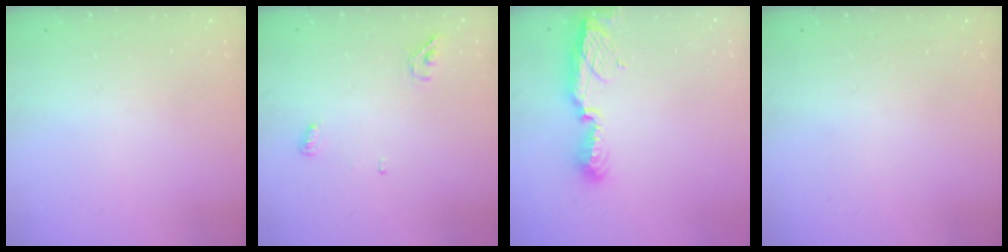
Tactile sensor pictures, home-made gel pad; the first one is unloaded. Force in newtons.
{"total": 4.4, "press": 4.3, "slide": 0.9}
{"total": 9.0, "press": 9.0, "slide": 0.8}
{"total": 0.0}